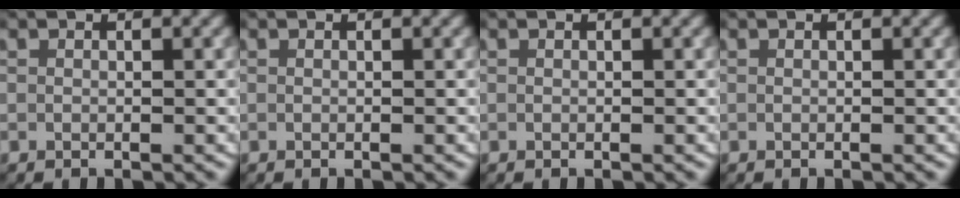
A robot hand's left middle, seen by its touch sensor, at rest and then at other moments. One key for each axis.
{"total": 0.0}
{"total": 0.0}
{"total": 0.0}